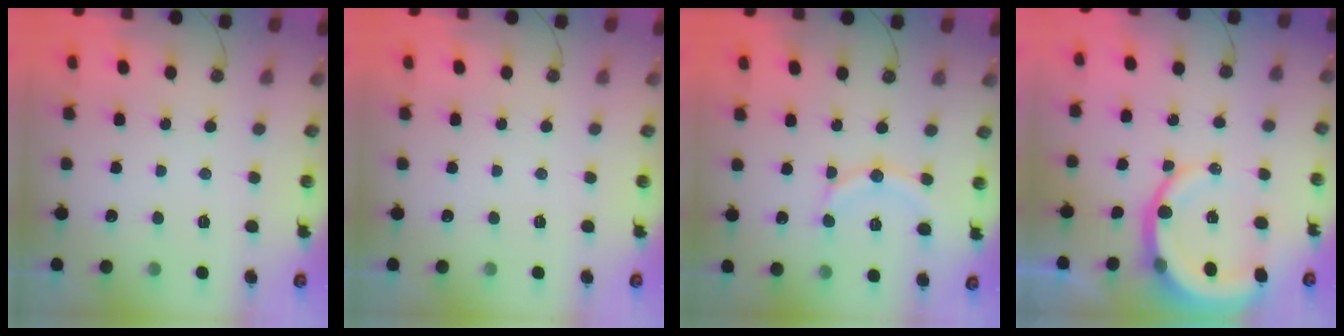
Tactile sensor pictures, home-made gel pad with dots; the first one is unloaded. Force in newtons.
{"total": 0.0}
{"total": 12.8, "press": 12.7, "slide": 1.1}
{"total": 10.1, "press": 10.0, "slide": 1.3}